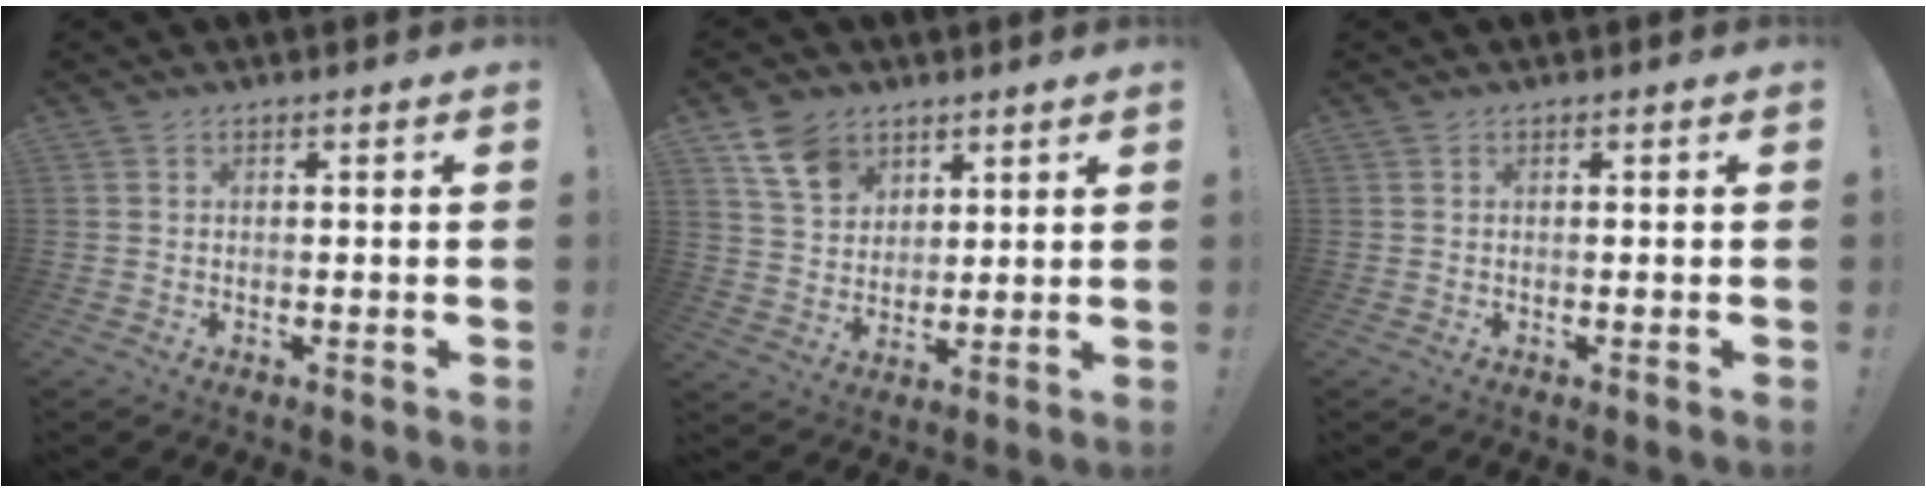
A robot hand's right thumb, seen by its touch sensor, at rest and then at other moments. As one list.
[{"total": 10.6, "force": [6.4, 7.5, 4.0], "torque": [-0.069, -0.030, 0.127]}, {"total": 0.0}]